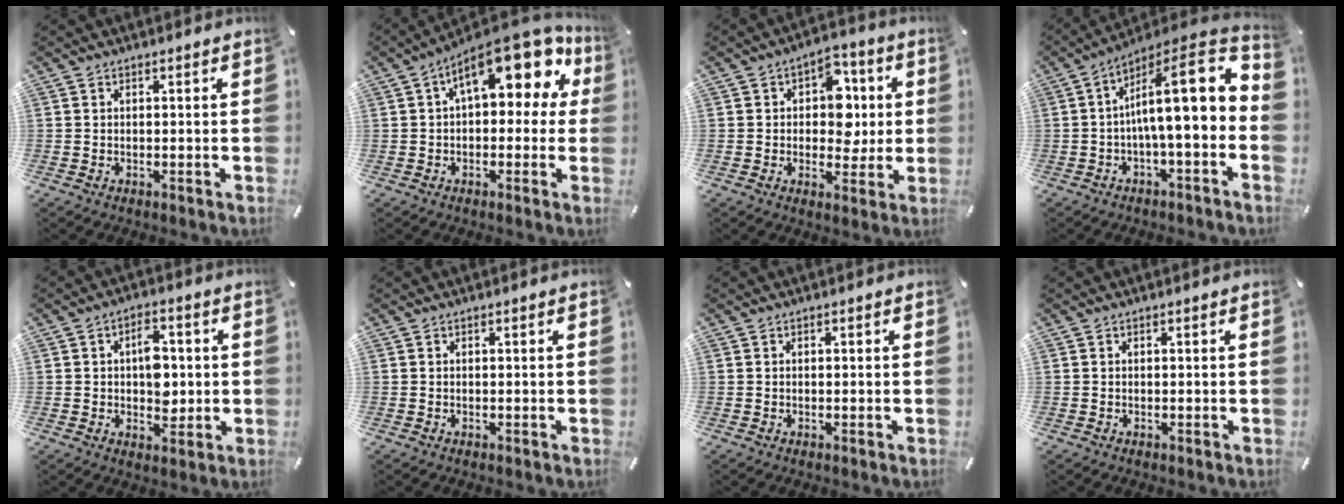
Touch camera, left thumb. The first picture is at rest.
{"total": 16.6, "force": [7.8, 7.4, 12.6], "torque": [-0.184, -0.046, 0.132]}
{"total": 9.5, "force": [0.8, 7.6, 5.7], "torque": [-0.065, 0.003, 0.011]}
{"total": 15.8, "force": [1.3, 3.8, 15.2], "torque": [-0.224, -0.029, 0.014]}
{"total": 7.7, "force": [0.4, 5.3, 5.6], "torque": [-0.060, -0.005, 0.001]}
{"total": 0.0}
{"total": 0.0}
{"total": 0.0}